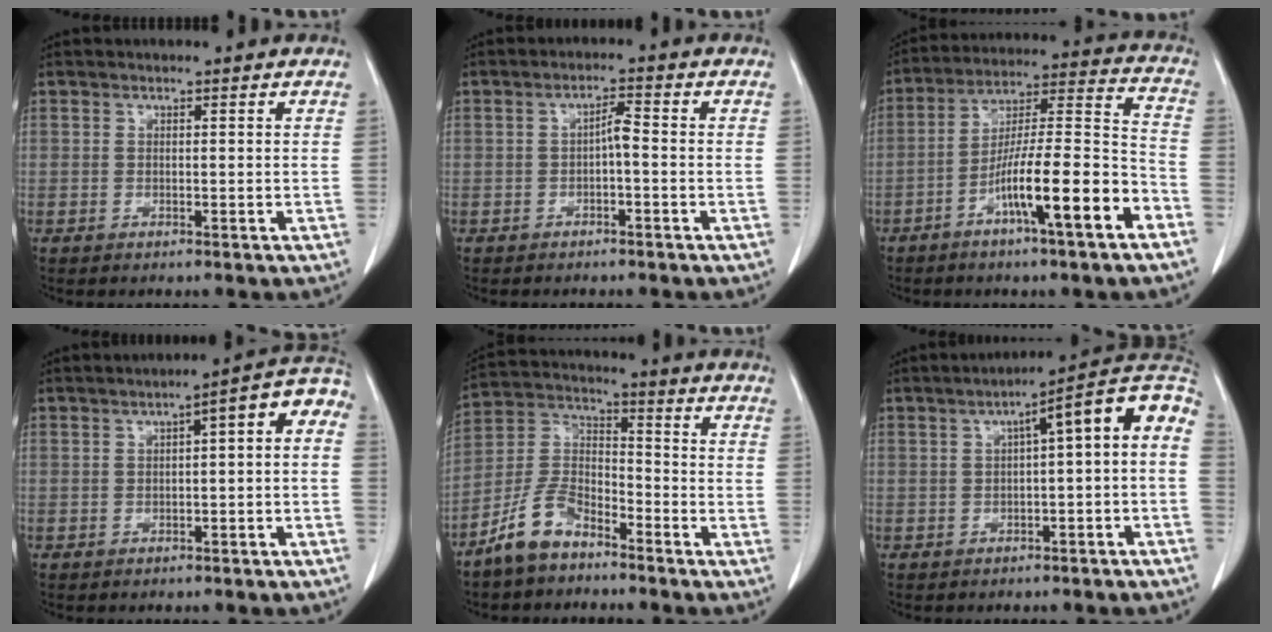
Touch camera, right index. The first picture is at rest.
{"total": 2.7, "force": [-0.4, 0.6, 2.6], "torque": [-0.043, 0.010, -0.007]}
{"total": 15.5, "force": [-7.5, 0.8, 13.5], "torque": [-0.228, 0.003, -0.125]}
{"total": 6.8, "force": [-0.1, 1.9, 6.6], "torque": [-0.083, 0.036, -0.006]}
{"total": 9.4, "force": [-7.1, 4.1, 4.6], "torque": [-0.105, 0.013, -0.143]}
{"total": 10.6, "force": [0.2, 1.9, 10.4], "torque": [-0.143, 0.043, -0.001]}